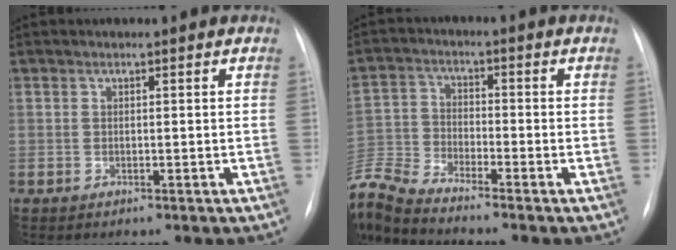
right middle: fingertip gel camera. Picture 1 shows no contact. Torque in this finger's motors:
{"motor_torque": [-0.80, -1.34, 0.37, 0.20]}